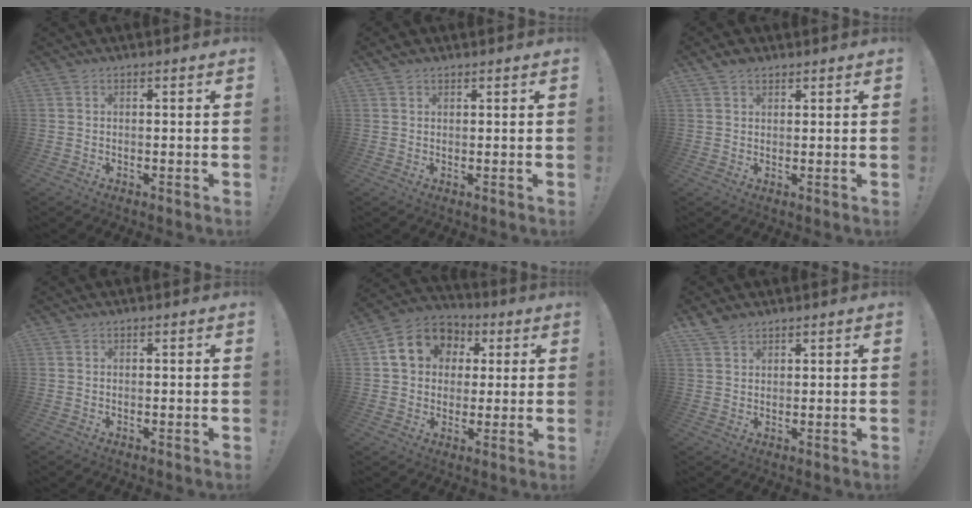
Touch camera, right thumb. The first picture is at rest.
{"total": 1.6, "force": [1.3, 0.9, 0.4], "torque": [-0.005, -0.004, 0.025]}
{"total": 3.2, "force": [2.2, 1.9, 1.3], "torque": [-0.025, -0.006, 0.042]}
{"total": 0.0}
{"total": 13.5, "force": [4.0, 11.2, 6.3], "torque": [-0.084, -0.004, 0.082]}
{"total": 3.6, "force": [3.0, 1.7, 1.1], "torque": [-0.019, -0.016, 0.056]}